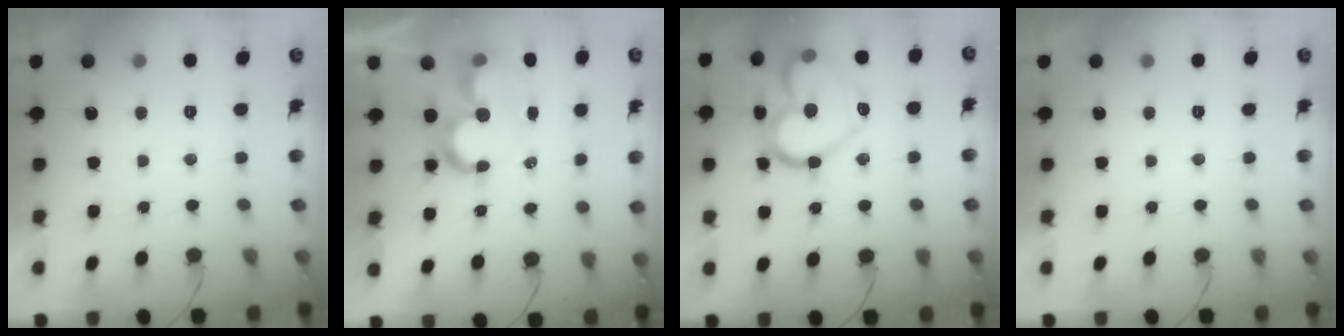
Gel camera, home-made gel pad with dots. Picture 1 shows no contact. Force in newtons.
{"total": 10.3, "press": 10.3, "slide": 0.7}
{"total": 18.6, "press": 18.6, "slide": 1.5}
{"total": 0.0}